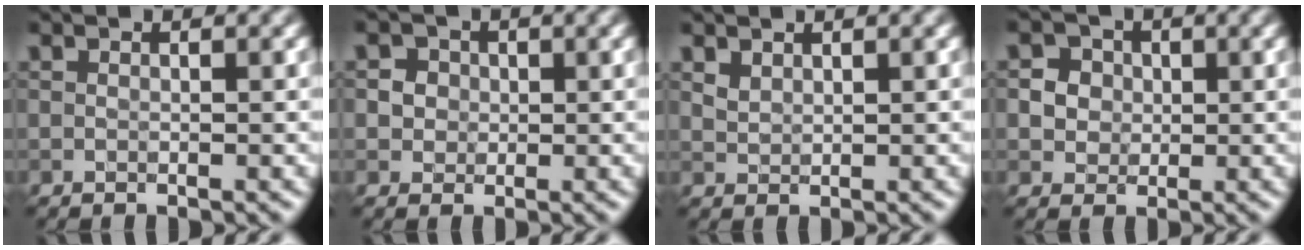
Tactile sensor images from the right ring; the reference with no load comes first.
{"total": 3.4, "force": [1.2, 2.9, 1.4], "torque": [-0.018, 0.010, 0.015]}
{"total": 1.2, "force": [0.9, 0.6, 0.4], "torque": [-0.014, -0.001, 0.024]}
{"total": 4.4, "force": [1.4, 3.7, 1.7], "torque": [-0.027, 0.012, 0.024]}